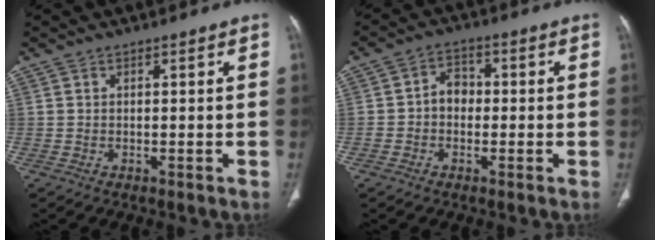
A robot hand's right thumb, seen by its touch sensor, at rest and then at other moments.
{"total": 4.5, "force": [-0.5, 3.6, 2.5], "torque": [-0.017, 0.020, -0.019]}